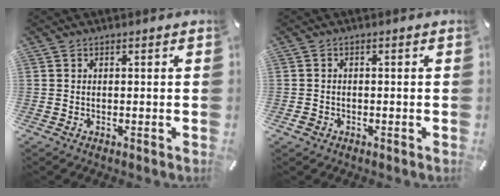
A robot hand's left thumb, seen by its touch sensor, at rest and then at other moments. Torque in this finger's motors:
{"motor_torque": [-0.04, -0.07, -0.05, 0.01, 0.00]}